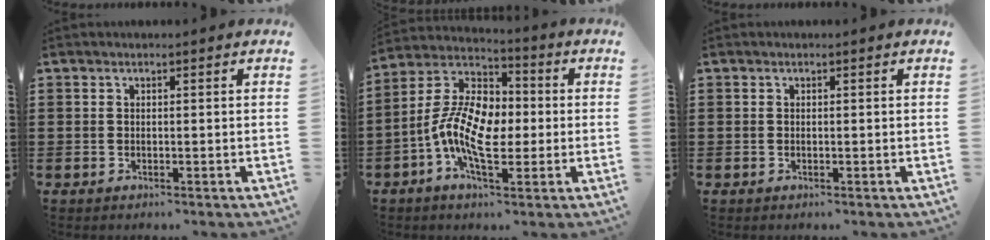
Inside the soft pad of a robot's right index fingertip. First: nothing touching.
{"total": 12.0, "force": [-2.2, 6.3, 9.9], "torque": [-0.231, -0.001, -0.047]}
{"total": 0.0}